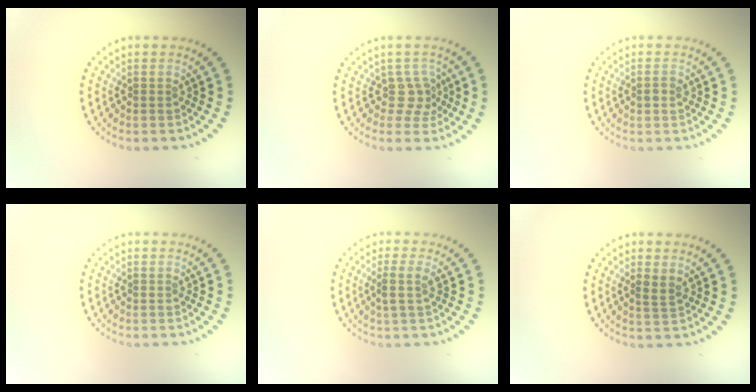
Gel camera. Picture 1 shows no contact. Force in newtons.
{"total": 2.3, "press": 1.6, "slide": 1.7}
{"total": 1.0, "press": 1.0, "slide": 0.2}
{"total": 0.0}
{"total": 1.7, "press": 1.4, "slide": 1.0}
{"total": 0.9, "press": 0.6, "slide": 0.6}